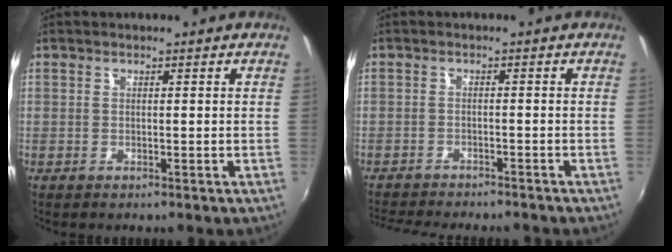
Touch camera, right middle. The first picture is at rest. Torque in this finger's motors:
{"motor_torque": [0.99, -1.13, 0.17, 0.08]}